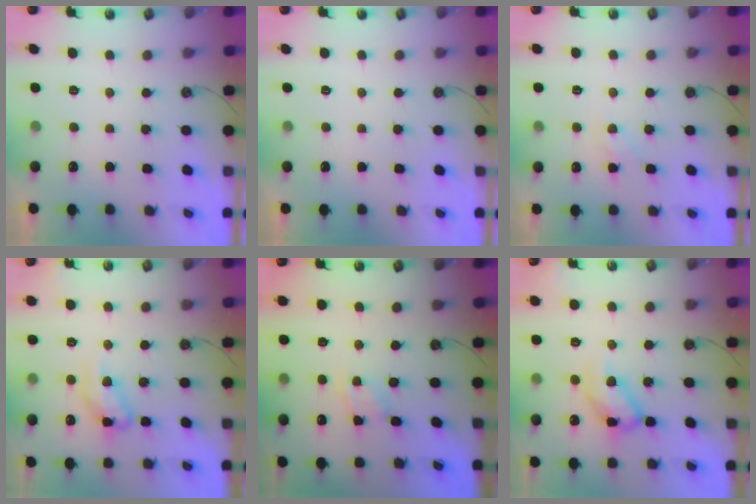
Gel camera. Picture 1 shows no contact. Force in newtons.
{"total": 0.0}
{"total": 6.7, "press": 6.6, "slide": 0.7}
{"total": 12.0, "press": 12.0, "slide": 0.8}
{"total": 2.6, "press": 2.6, "slide": 0.4}
{"total": 12.3, "press": 12.2, "slide": 1.1}